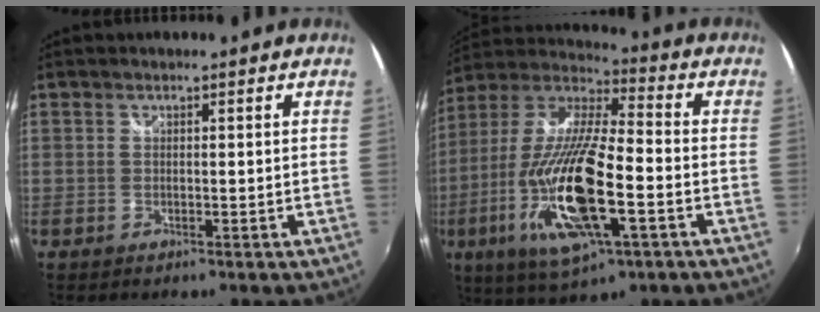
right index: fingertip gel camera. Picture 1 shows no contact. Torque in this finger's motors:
{"motor_torque": [2.14, 0.00, 1.05, 0.21]}